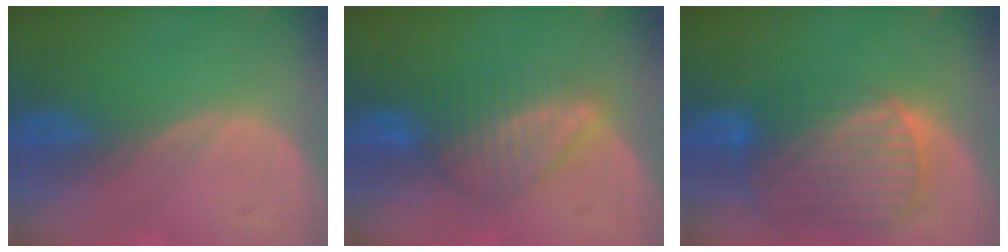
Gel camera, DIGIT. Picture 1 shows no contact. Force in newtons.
{"total": 6.4, "press": 6.4, "slide": 0.1}
{"total": 10.4, "press": 8.8, "slide": 5.6}